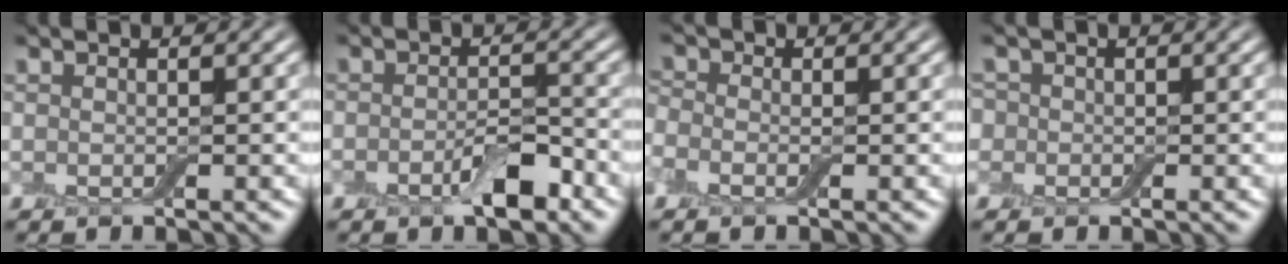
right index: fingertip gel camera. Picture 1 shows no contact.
{"total": 3.4, "force": [-1.7, 1.3, 2.6], "torque": [-0.042, 0.003, -0.030]}
{"total": 1.4, "force": [-0.5, 1.0, 0.9], "torque": [-0.021, 0.004, -0.020]}
{"total": 2.7, "force": [0.5, 2.5, 0.9], "torque": [-0.001, 0.014, -0.026]}